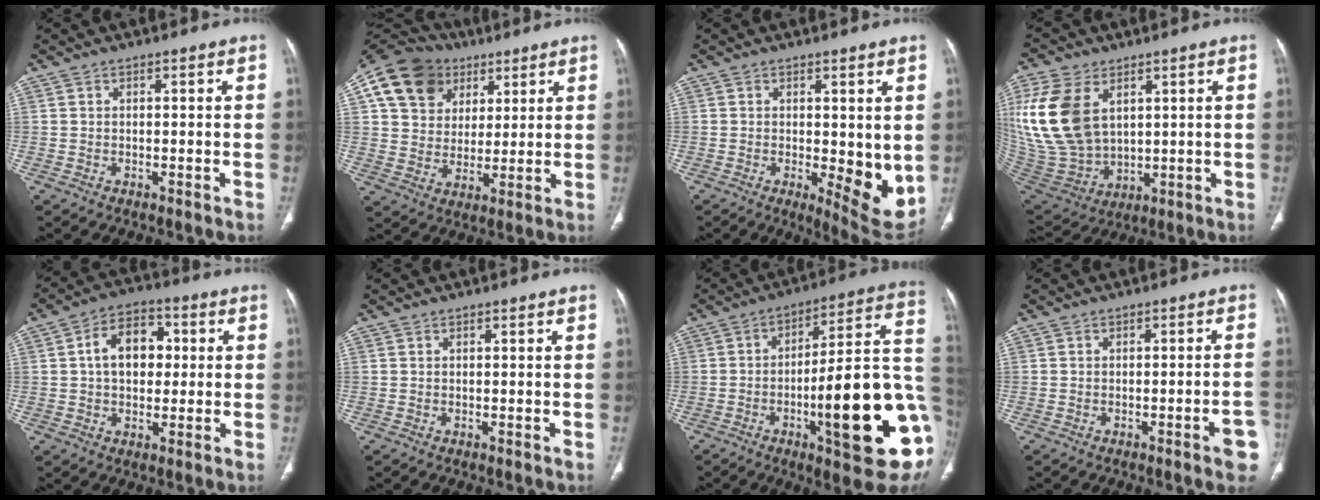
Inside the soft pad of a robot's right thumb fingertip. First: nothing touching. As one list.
[{"total": 16.7, "force": [7.2, 13.3, 7.0], "torque": [-0.110, 0.011, 0.127]}, {"total": 9.0, "force": [-0.3, 3.5, 8.3], "torque": [-0.095, -0.024, 0.006]}, {"total": 20.3, "force": [6.0, 13.4, 14.0], "torque": [-0.304, -0.028, 0.135]}, {"total": 10.6, "force": [1.5, 7.3, 7.5], "torque": [-0.095, 0.017, 0.020]}, {"total": 0.0}, {"total": 26.4, "force": [-6.0, 6.2, 24.9], "torque": [-0.294, 0.013, -0.080]}, {"total": 4.9, "force": [-2.4, 0.7, 4.2], "torque": [-0.048, 0.015, -0.028]}]